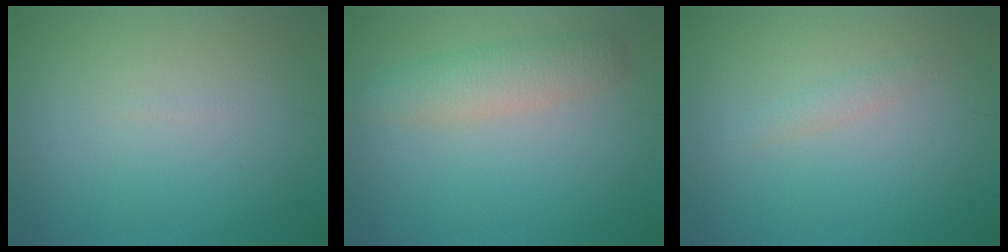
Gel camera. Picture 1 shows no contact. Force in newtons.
{"total": 3.2, "press": 3.2, "slide": 0.1}
{"total": 1.0, "press": 1.0, "slide": 0.1}